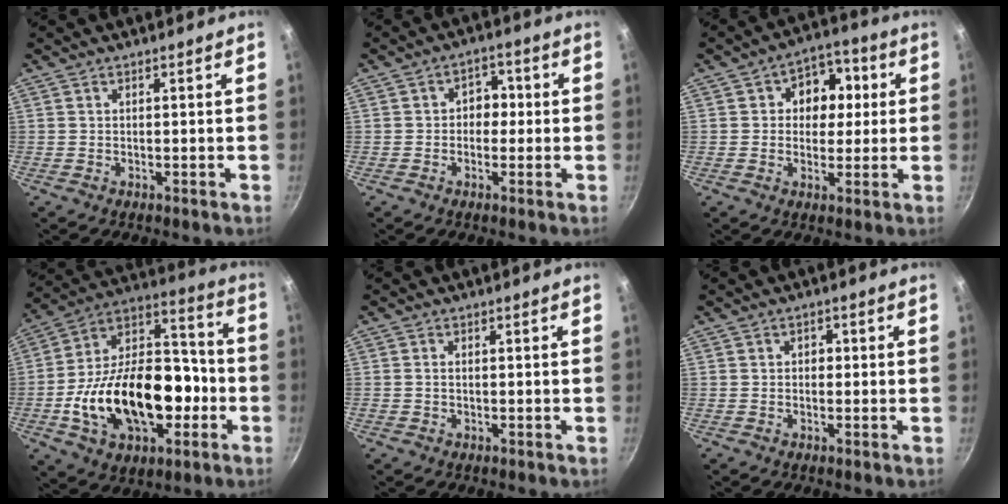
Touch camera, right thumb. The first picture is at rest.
{"total": 4.6, "force": [-0.1, 3.8, 2.6], "torque": [0.006, 0.009, -0.011]}
{"total": 9.6, "force": [1.7, 7.7, 5.5], "torque": [-0.027, 0.009, 0.011]}
{"total": 27.1, "force": [-6.6, 16.6, 20.4], "torque": [-0.315, 0.062, -0.104]}
{"total": 1.0, "force": [-0.1, 0.7, 0.7], "torque": [-0.013, 0.003, -0.002]}
{"total": 1.7, "force": [0.0, 1.5, 0.9], "torque": [-0.008, 0.003, -0.003]}